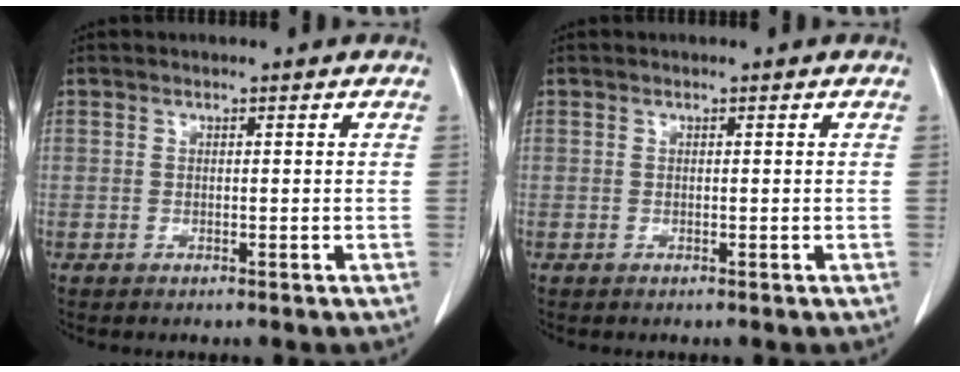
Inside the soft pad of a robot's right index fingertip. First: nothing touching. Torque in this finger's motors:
{"motor_torque": [0.00, 0.00, 0.00, 0.00]}